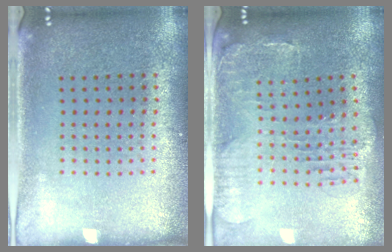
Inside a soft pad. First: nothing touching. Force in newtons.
{"total": 1.4, "press": 1.4, "slide": 0.4}